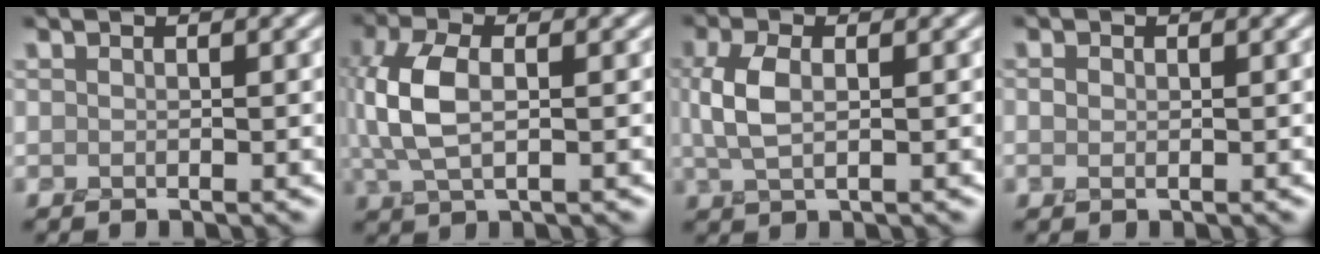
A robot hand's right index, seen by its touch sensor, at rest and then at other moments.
{"total": 4.9, "force": [0.3, 2.3, 4.3], "torque": [-0.110, 0.003, 0.005]}
{"total": 2.8, "force": [0.4, 1.2, 2.5], "torque": [-0.063, 0.001, 0.008]}
{"total": 0.0}